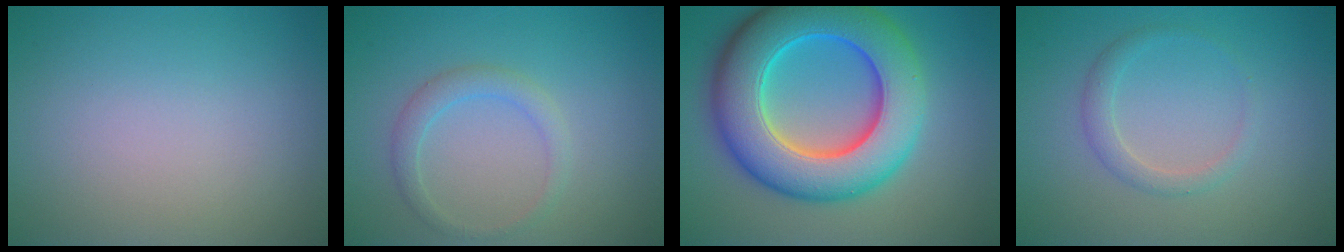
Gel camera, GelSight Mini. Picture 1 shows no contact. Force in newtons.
{"total": 1.9, "press": 1.9, "slide": 0.1}
{"total": 11.8, "press": 11.8, "slide": 0.2}
{"total": 1.6, "press": 1.6, "slide": 0.1}